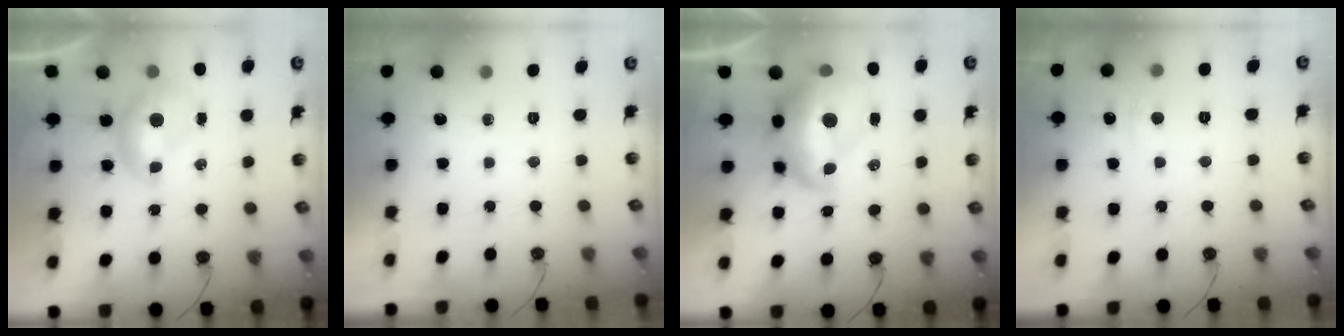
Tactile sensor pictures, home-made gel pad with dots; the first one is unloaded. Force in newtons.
{"total": 0.0}
{"total": 10.1, "press": 10.0, "slide": 1.3}
{"total": 0.8, "press": 0.1, "slide": 0.8}